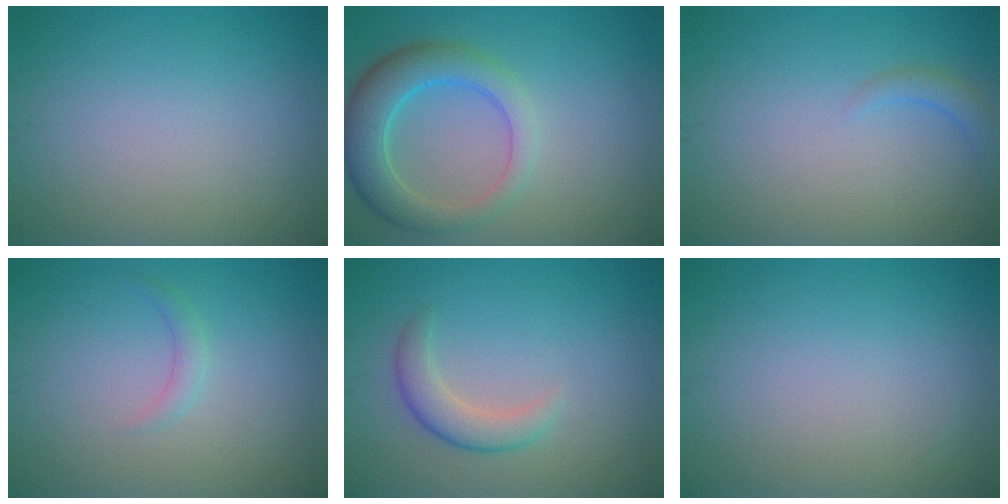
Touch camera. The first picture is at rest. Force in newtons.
{"total": 5.4, "press": 5.4, "slide": 0.3}
{"total": 1.4, "press": 1.4, "slide": 0.2}
{"total": 1.1, "press": 1.1, "slide": 0.0}
{"total": 2.7, "press": 2.7, "slide": 0.1}
{"total": 0.0}